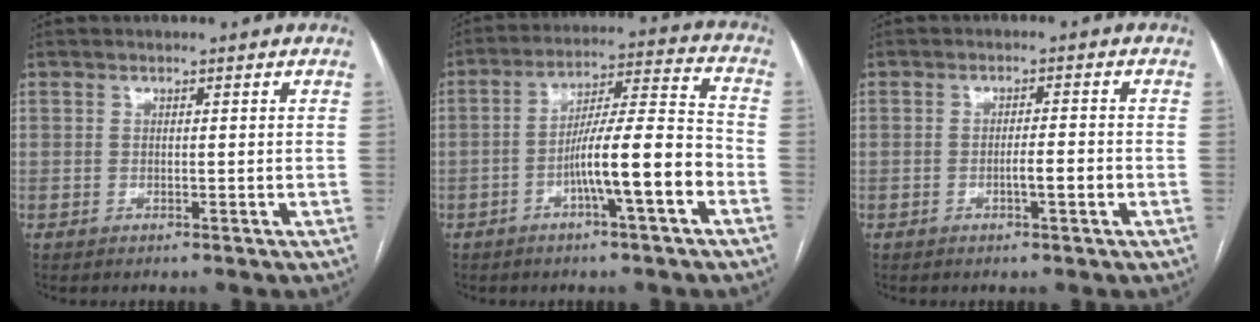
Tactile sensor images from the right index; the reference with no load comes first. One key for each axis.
{"total": 11.9, "fx": -4.5, "fy": 0.5, "fz": 11.0, "tx": -0.187, "ty": 0.017, "tz": -0.073}
{"total": 2.9, "fx": -1.0, "fy": 0.3, "fz": 2.7, "tx": -0.046, "ty": 0.001, "tz": -0.016}